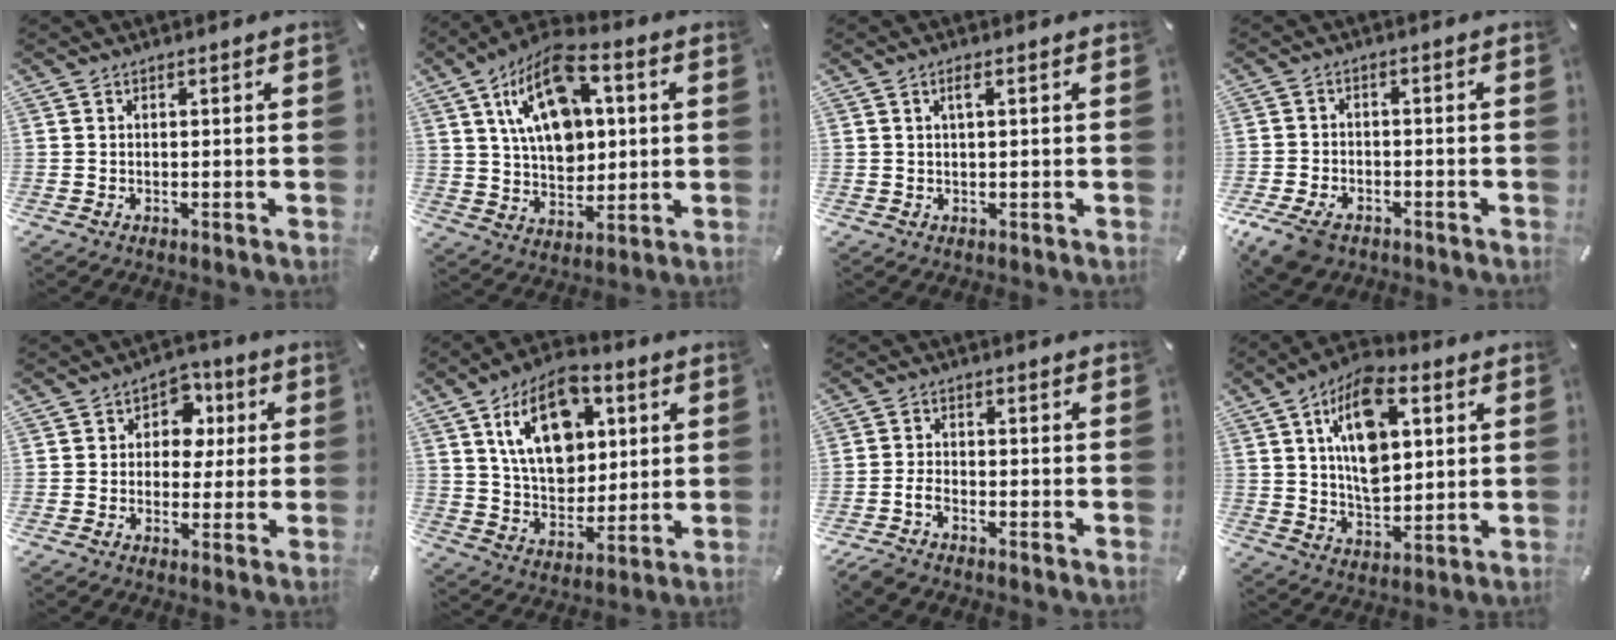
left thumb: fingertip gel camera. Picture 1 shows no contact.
{"total": 16.3, "force": [5.6, 10.5, 11.1], "torque": [-0.212, -0.014, 0.098]}
{"total": 2.0, "force": [0.8, 0.5, 1.8], "torque": [-0.038, 0.005, 0.011]}
{"total": 6.6, "force": [-4.1, 4.0, 3.3], "torque": [-0.081, 0.012, -0.078]}
{"total": 7.7, "force": [0.7, 6.7, 3.9], "torque": [-0.042, 0.004, 0.005]}
{"total": 16.5, "force": [6.4, 11.1, 10.4], "torque": [-0.177, -0.010, 0.113]}
{"total": 3.0, "force": [-2.3, 1.1, 1.6], "torque": [-0.049, 0.004, -0.048]}
{"total": 16.1, "force": [5.4, 9.7, 11.6], "torque": [-0.203, -0.002, 0.095]}